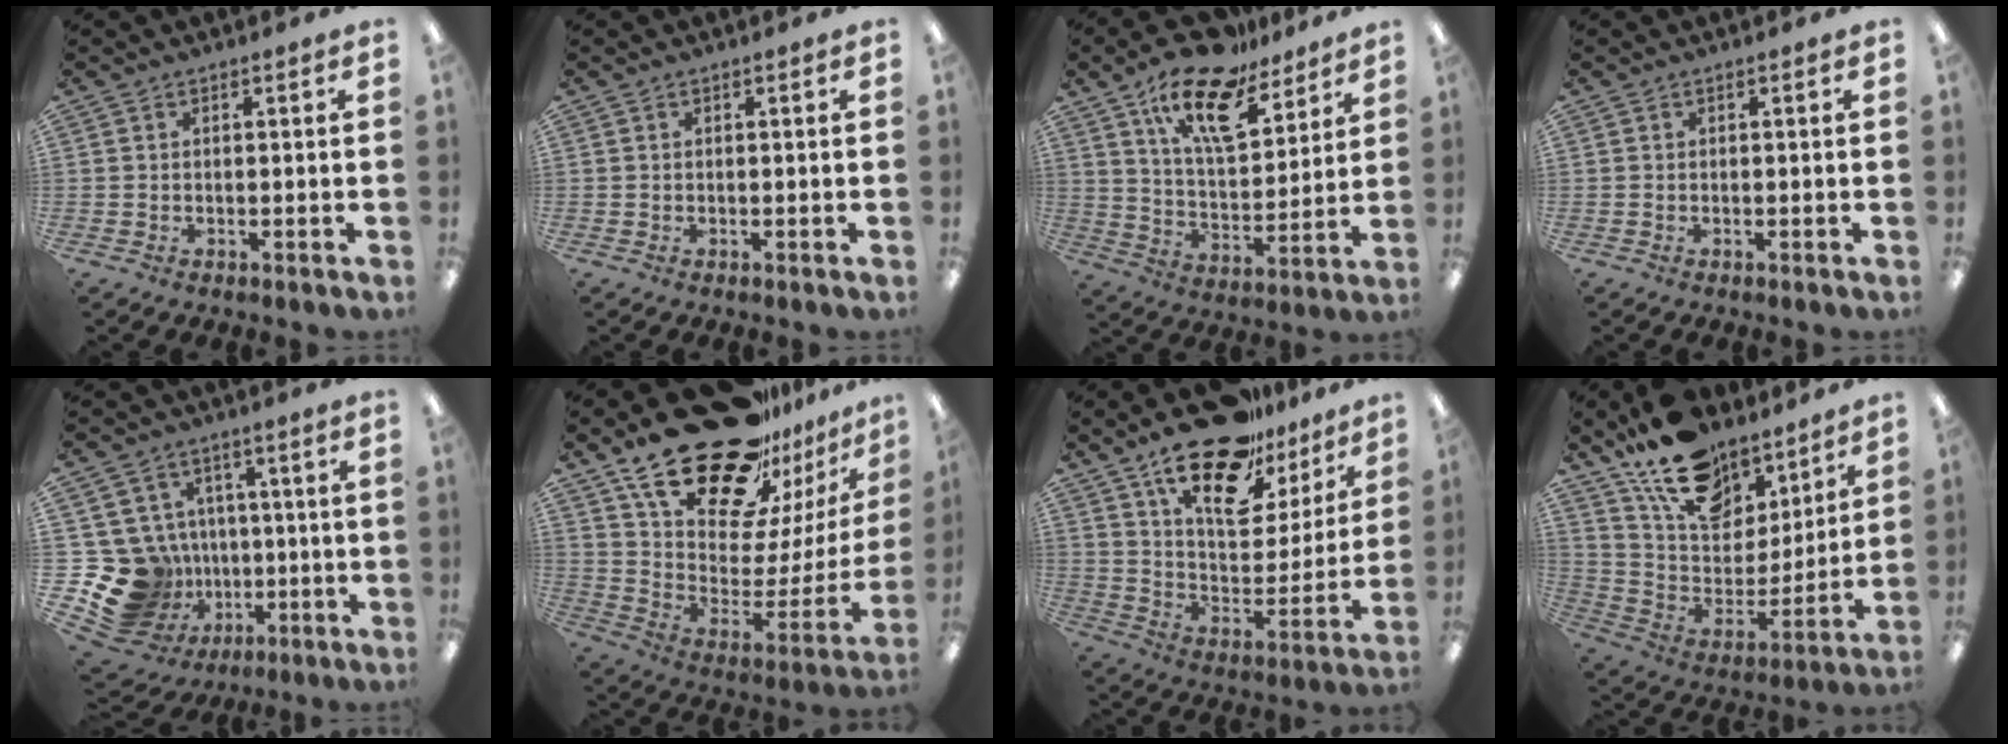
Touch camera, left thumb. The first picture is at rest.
{"total": 0.0}
{"total": 17.7, "force": [12.3, 7.5, 10.2], "torque": [-0.175, -0.065, 0.212]}
{"total": 0.0}
{"total": 20.1, "force": [-2.2, 18.0, 8.7], "torque": [-0.188, 0.001, 0.018]}
{"total": 27.4, "force": [19.9, 12.9, 13.8], "torque": [-0.218, -0.130, 0.366]}
{"total": 22.4, "force": [15.7, 10.0, 12.4], "torque": [-0.194, -0.101, 0.272]}
{"total": 19.1, "force": [14.2, 10.2, 7.8], "torque": [-0.151, -0.092, 0.262]}